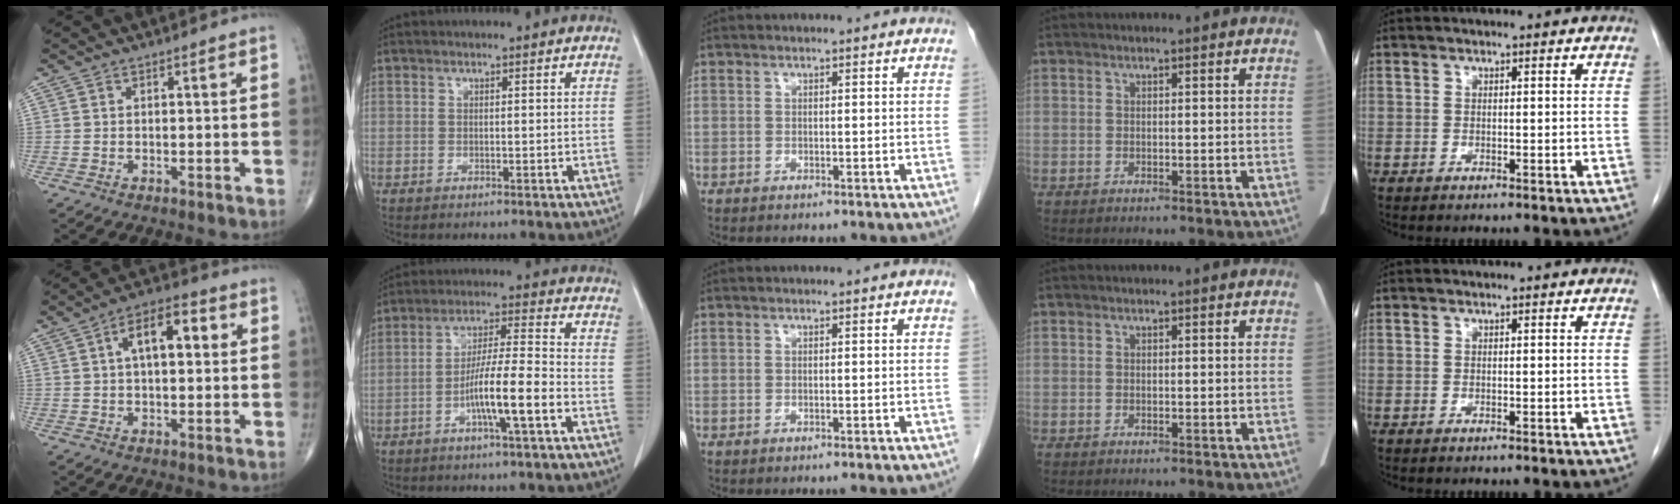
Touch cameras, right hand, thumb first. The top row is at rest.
{"thumb": {"total": 8.9, "force": [1.9, 4.4, 7.6], "torque": [-0.113, 0.023, 0.021]}, "index": {"total": 9.6, "force": [-3.7, 0.2, 8.9], "torque": [-0.163, 0.005, -0.067]}}